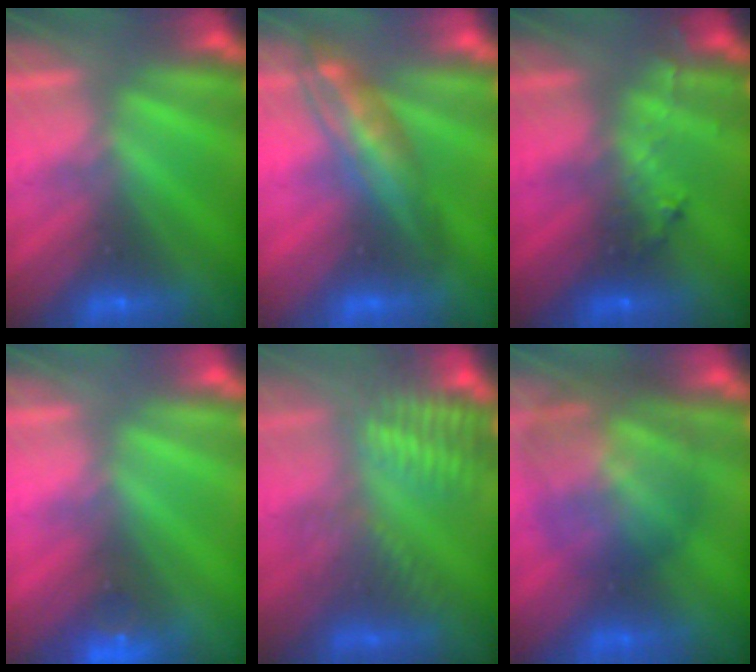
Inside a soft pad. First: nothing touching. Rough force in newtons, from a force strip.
{"total": 2.9}
{"total": 2.8}
{"total": 3.0}
{"total": 4.6}
{"total": 7.4}